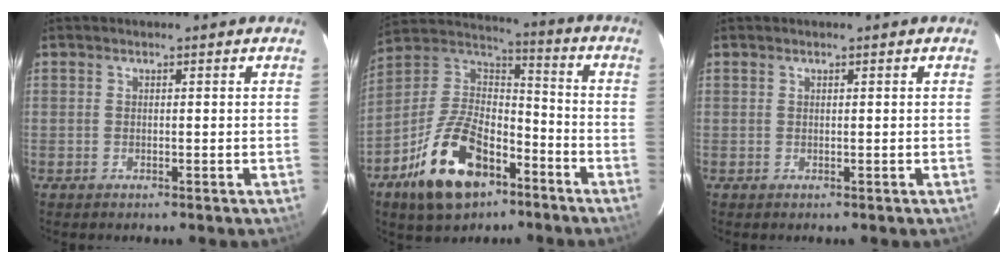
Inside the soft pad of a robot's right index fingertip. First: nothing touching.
{"total": 19.2, "force": [-10.2, 10.4, 12.5], "torque": [-0.266, 0.012, -0.174]}
{"total": 0.0}